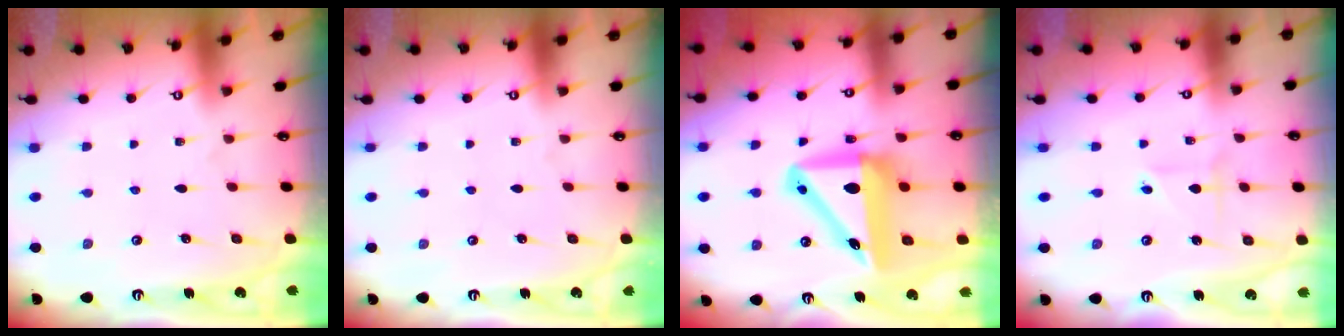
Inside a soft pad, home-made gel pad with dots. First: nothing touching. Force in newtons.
{"total": 0.0}
{"total": 13.5, "press": 13.1, "slide": 3.0}
{"total": 2.2, "press": 2.2, "slide": 0.3}